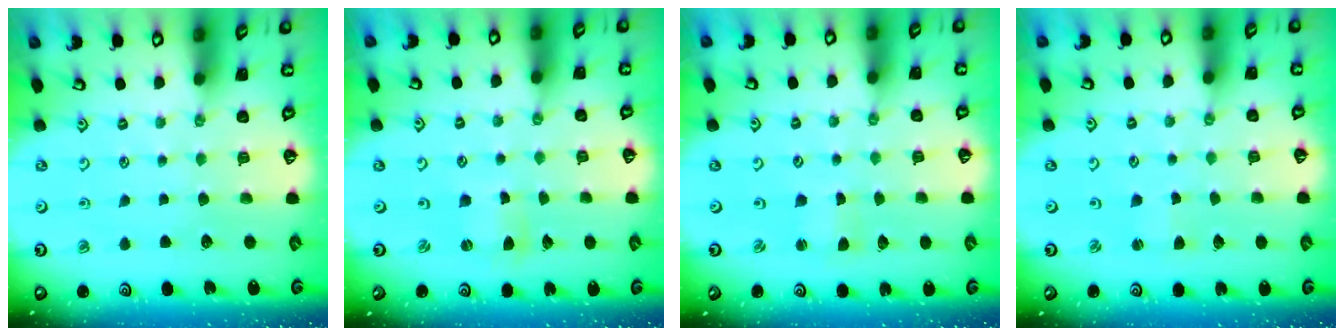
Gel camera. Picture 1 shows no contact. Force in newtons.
{"total": 1.2, "press": 1.2, "slide": 0.3}
{"total": 1.1, "press": 1.1, "slide": 0.1}
{"total": 1.9, "press": 1.9, "slide": 0.2}